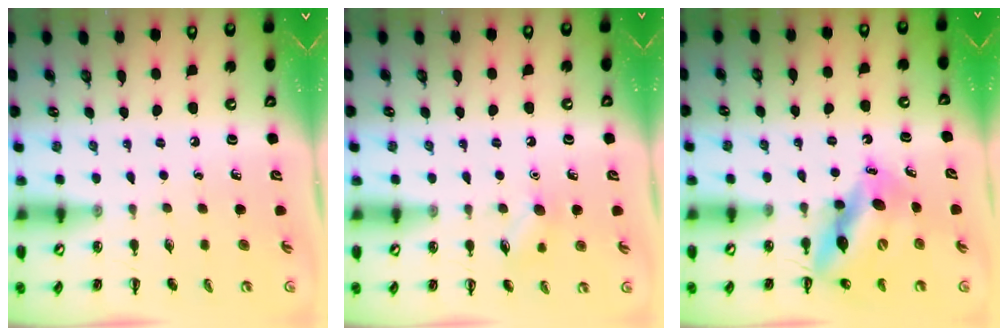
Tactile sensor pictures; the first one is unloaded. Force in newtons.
{"total": 7.5, "press": 7.2, "slide": 2.1}
{"total": 13.2, "press": 12.7, "slide": 3.8}